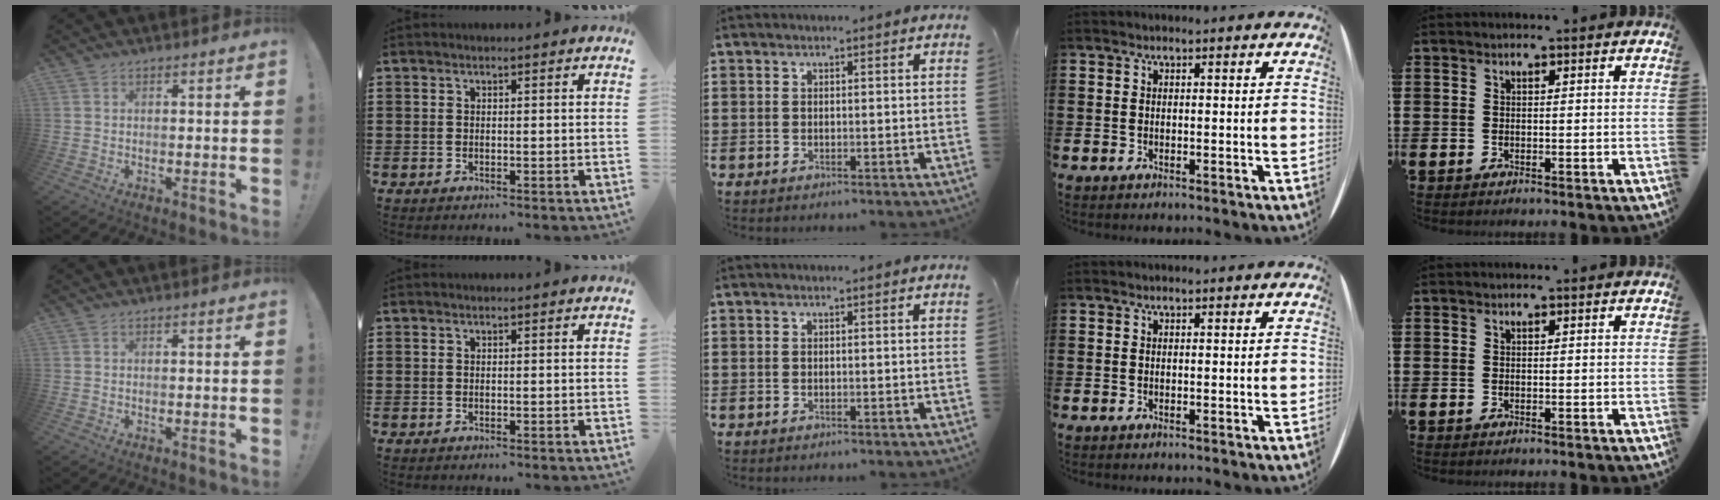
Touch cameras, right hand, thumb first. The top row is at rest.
{}